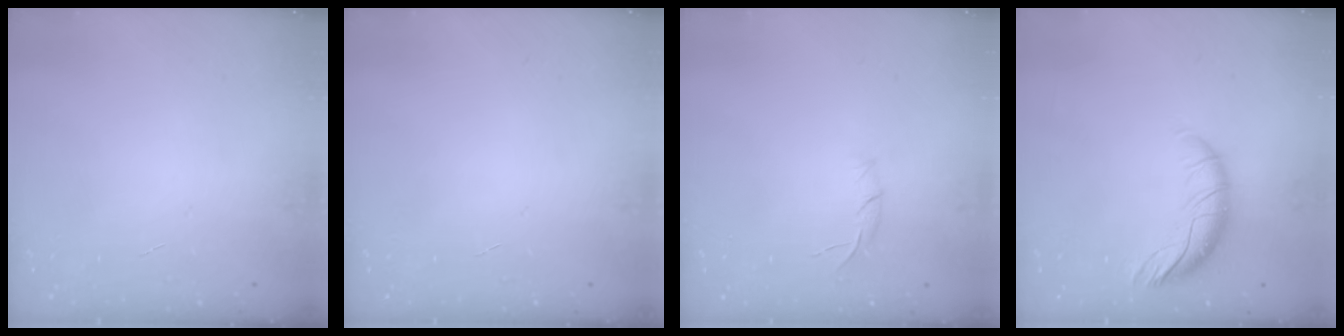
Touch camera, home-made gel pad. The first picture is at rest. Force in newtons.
{"total": 0.0}
{"total": 4.2, "press": 4.0, "slide": 1.1}
{"total": 10.2, "press": 10.1, "slide": 0.9}